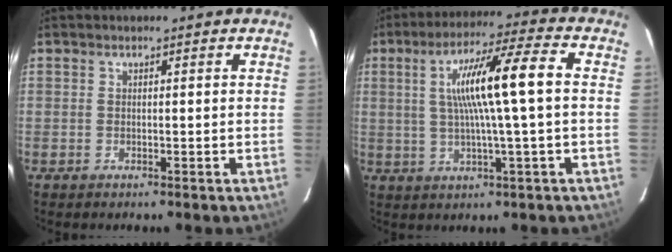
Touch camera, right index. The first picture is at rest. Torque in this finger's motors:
{"motor_torque": [1.40, 0.36, 0.51, 0.21]}